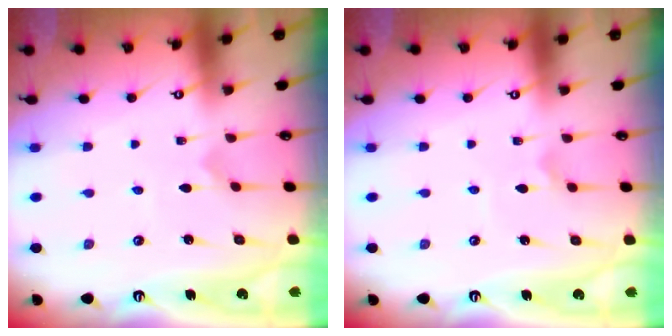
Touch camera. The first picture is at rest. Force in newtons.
{"total": 2.5, "press": 2.4, "slide": 0.5}